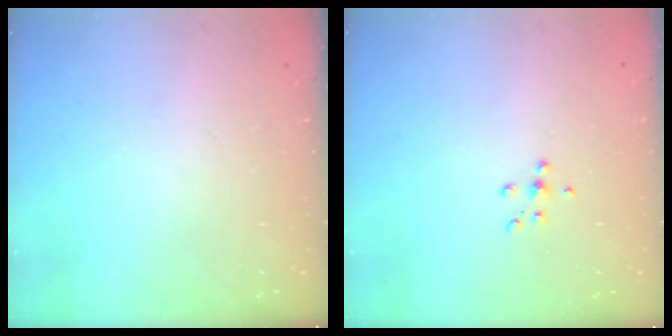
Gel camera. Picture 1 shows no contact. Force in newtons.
{"total": 5.5, "press": 5.4, "slide": 0.7}